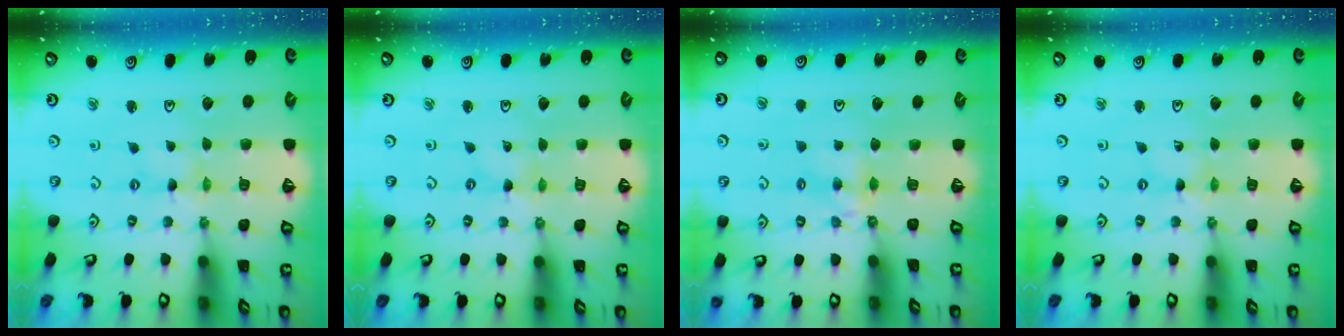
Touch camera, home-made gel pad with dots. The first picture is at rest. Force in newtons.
{"total": 0.0}
{"total": 4.2, "press": 4.2, "slide": 0.6}
{"total": 0.0}